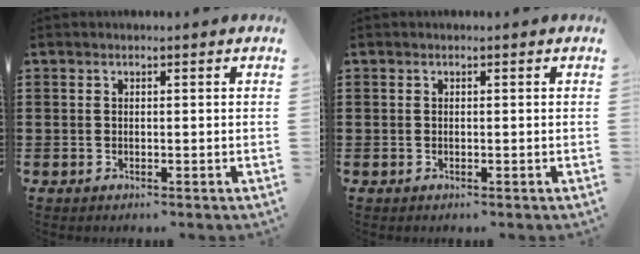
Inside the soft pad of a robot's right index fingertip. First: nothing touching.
{"total": 0.0}